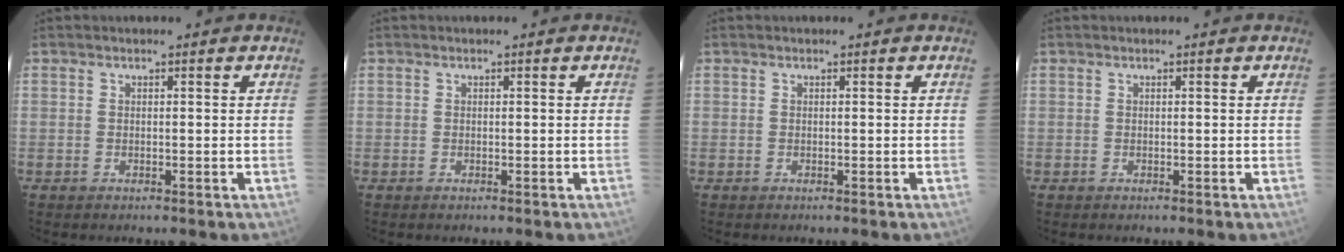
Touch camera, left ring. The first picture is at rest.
{"total": 0.0}
{"total": 0.0}
{"total": 0.0}